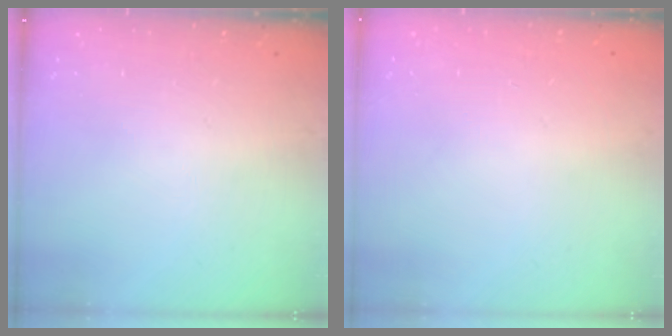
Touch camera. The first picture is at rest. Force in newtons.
{"total": 0.0}